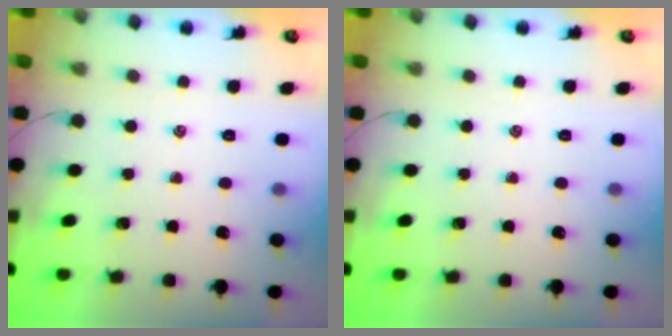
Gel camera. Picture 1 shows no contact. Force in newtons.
{"total": 0.0}